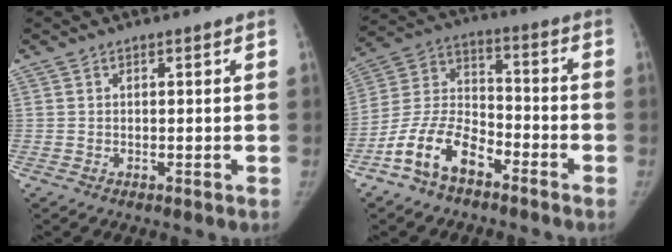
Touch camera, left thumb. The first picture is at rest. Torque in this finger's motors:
{"motor_torque": [1.86, 2.64, -0.11, 0.11, 0.29]}